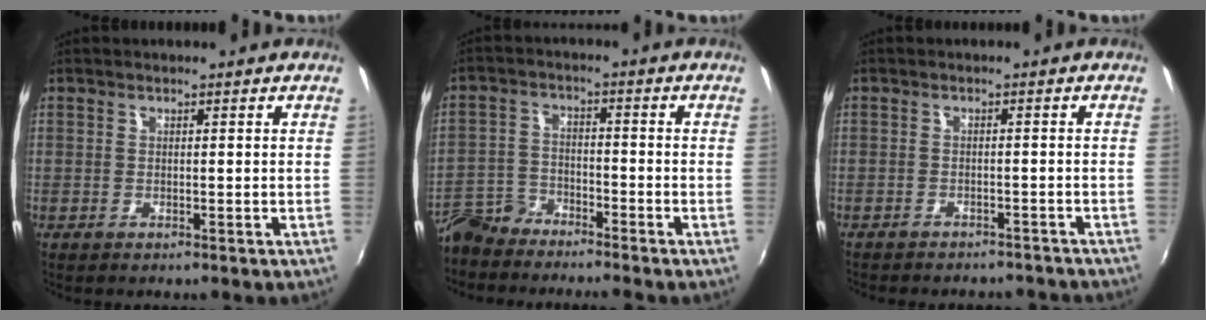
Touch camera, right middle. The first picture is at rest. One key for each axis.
{"total": 7.4, "fx": -6.8, "fy": 2.3, "fz": 1.5, "tx": -0.044, "ty": 0.009, "tz": -0.139}
{"total": 10.0, "fx": -9.0, "fy": 3.0, "fz": 3.1, "tx": -0.074, "ty": -0.003, "tz": -0.108}